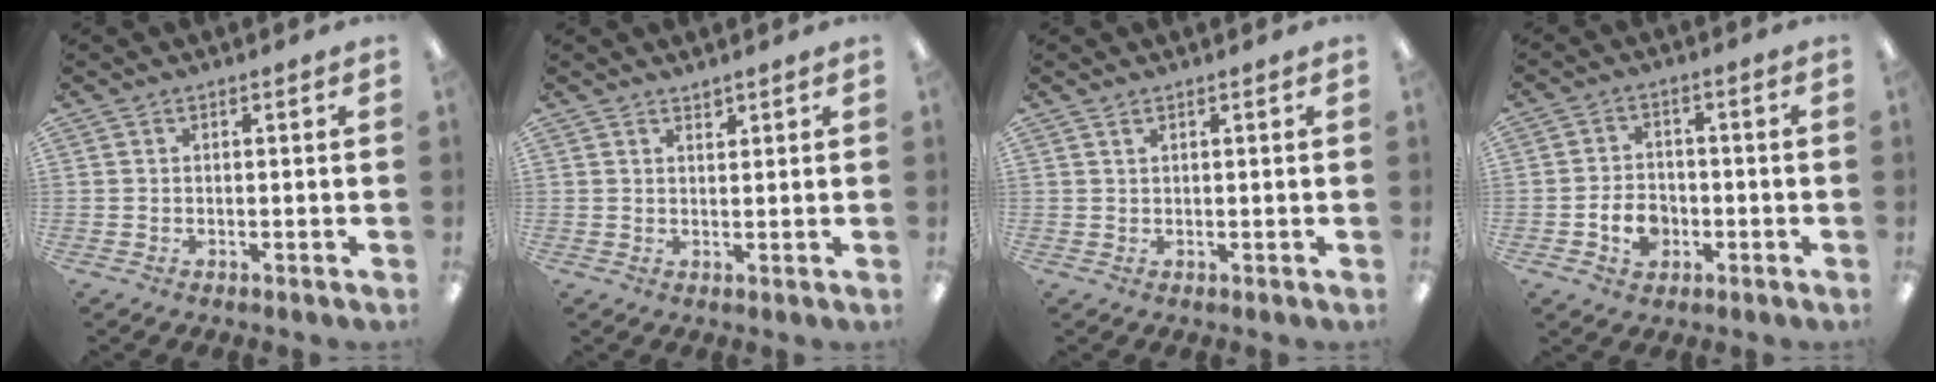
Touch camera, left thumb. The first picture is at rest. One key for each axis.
{"total": 1.4, "fx": 1.4, "fy": 0.3, "fz": 0.1, "tx": -0.002, "ty": -0.003, "tz": 0.026}
{"total": 0.9, "fx": 0.6, "fy": 0.4, "fz": 0.5, "tx": -0.012, "ty": 0.002, "tz": 0.011}
{"total": 6.0, "fx": -2.2, "fy": 4.4, "fz": 3.5, "tx": -0.068, "ty": 0.011, "tz": -0.037}